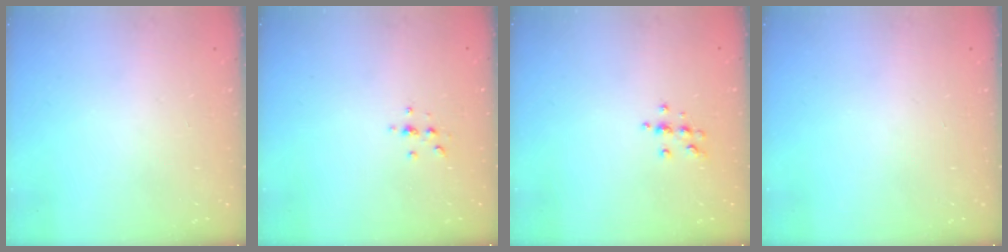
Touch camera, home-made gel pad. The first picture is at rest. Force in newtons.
{"total": 2.3, "press": 2.2, "slide": 0.2}
{"total": 6.2, "press": 6.1, "slide": 1.3}
{"total": 0.6, "press": 0.0, "slide": 0.6}